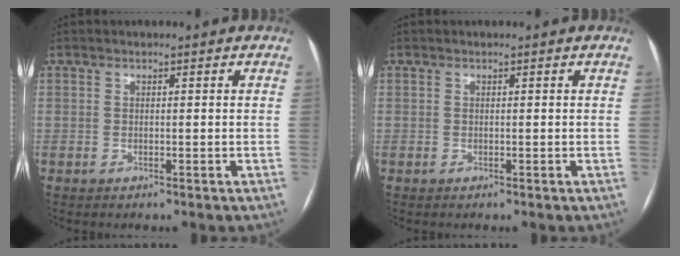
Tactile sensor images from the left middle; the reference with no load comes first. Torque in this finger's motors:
{"motor_torque": [0.00, 0.01, 0.02, 0.00]}